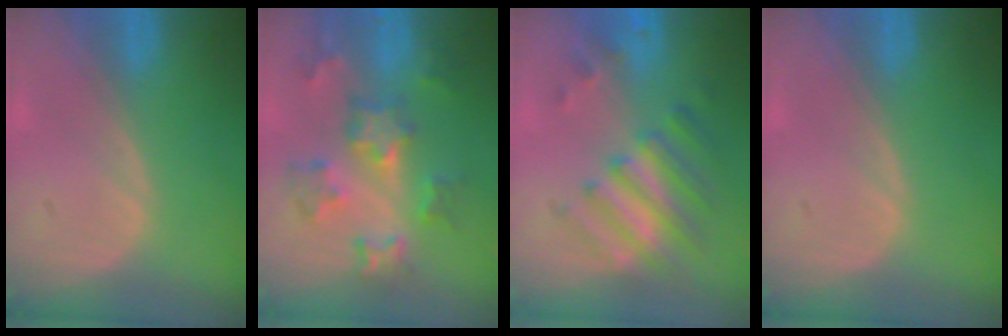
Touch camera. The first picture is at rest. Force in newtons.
{"total": 8.2, "press": 7.7, "slide": 2.6}
{"total": 8.0, "press": 7.2, "slide": 3.6}
{"total": 0.0}